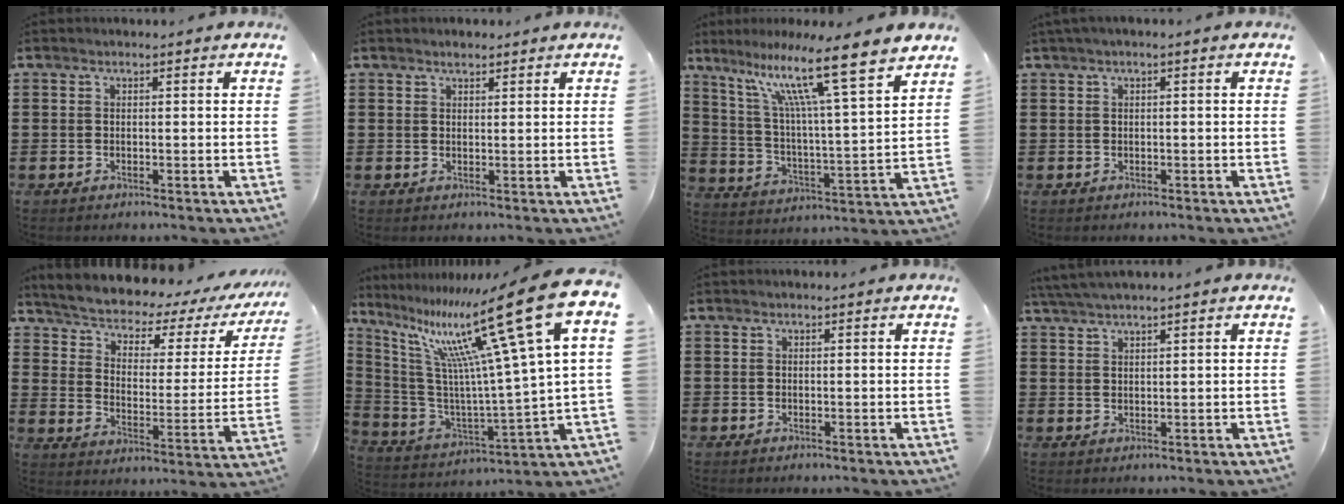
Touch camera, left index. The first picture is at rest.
{"total": 1.1, "force": [0.9, 0.3, 0.5], "torque": [-0.012, 0.000, 0.018]}
{"total": 13.4, "force": [9.9, 0.3, 9.1], "torque": [-0.191, -0.062, 0.154]}
{"total": 0.9, "force": [-0.4, 0.0, 0.8], "torque": [-0.011, -0.004, -0.006]}
{"total": 3.4, "force": [3.0, 0.8, 1.4], "torque": [-0.049, -0.034, 0.039]}
{"total": 21.3, "force": [11.2, 3.2, 17.8], "torque": [-0.341, -0.069, 0.173]}
{"total": 0.0}
{"total": 2.3, "force": [1.9, -0.3, 1.2], "torque": [-0.028, 0.001, 0.036]}